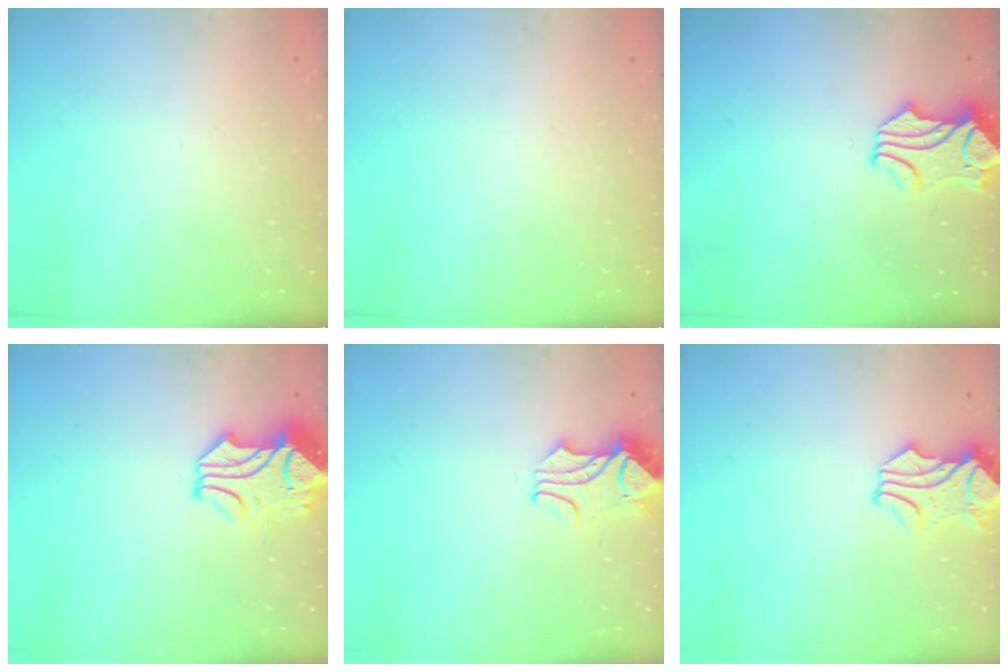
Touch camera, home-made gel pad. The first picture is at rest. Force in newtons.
{"total": 0.0}
{"total": 1.7, "press": 1.4, "slide": 1.0}
{"total": 2.8, "press": 2.5, "slide": 1.2}
{"total": 2.0, "press": 1.9, "slide": 0.8}
{"total": 1.6, "press": 1.3, "slide": 0.9}